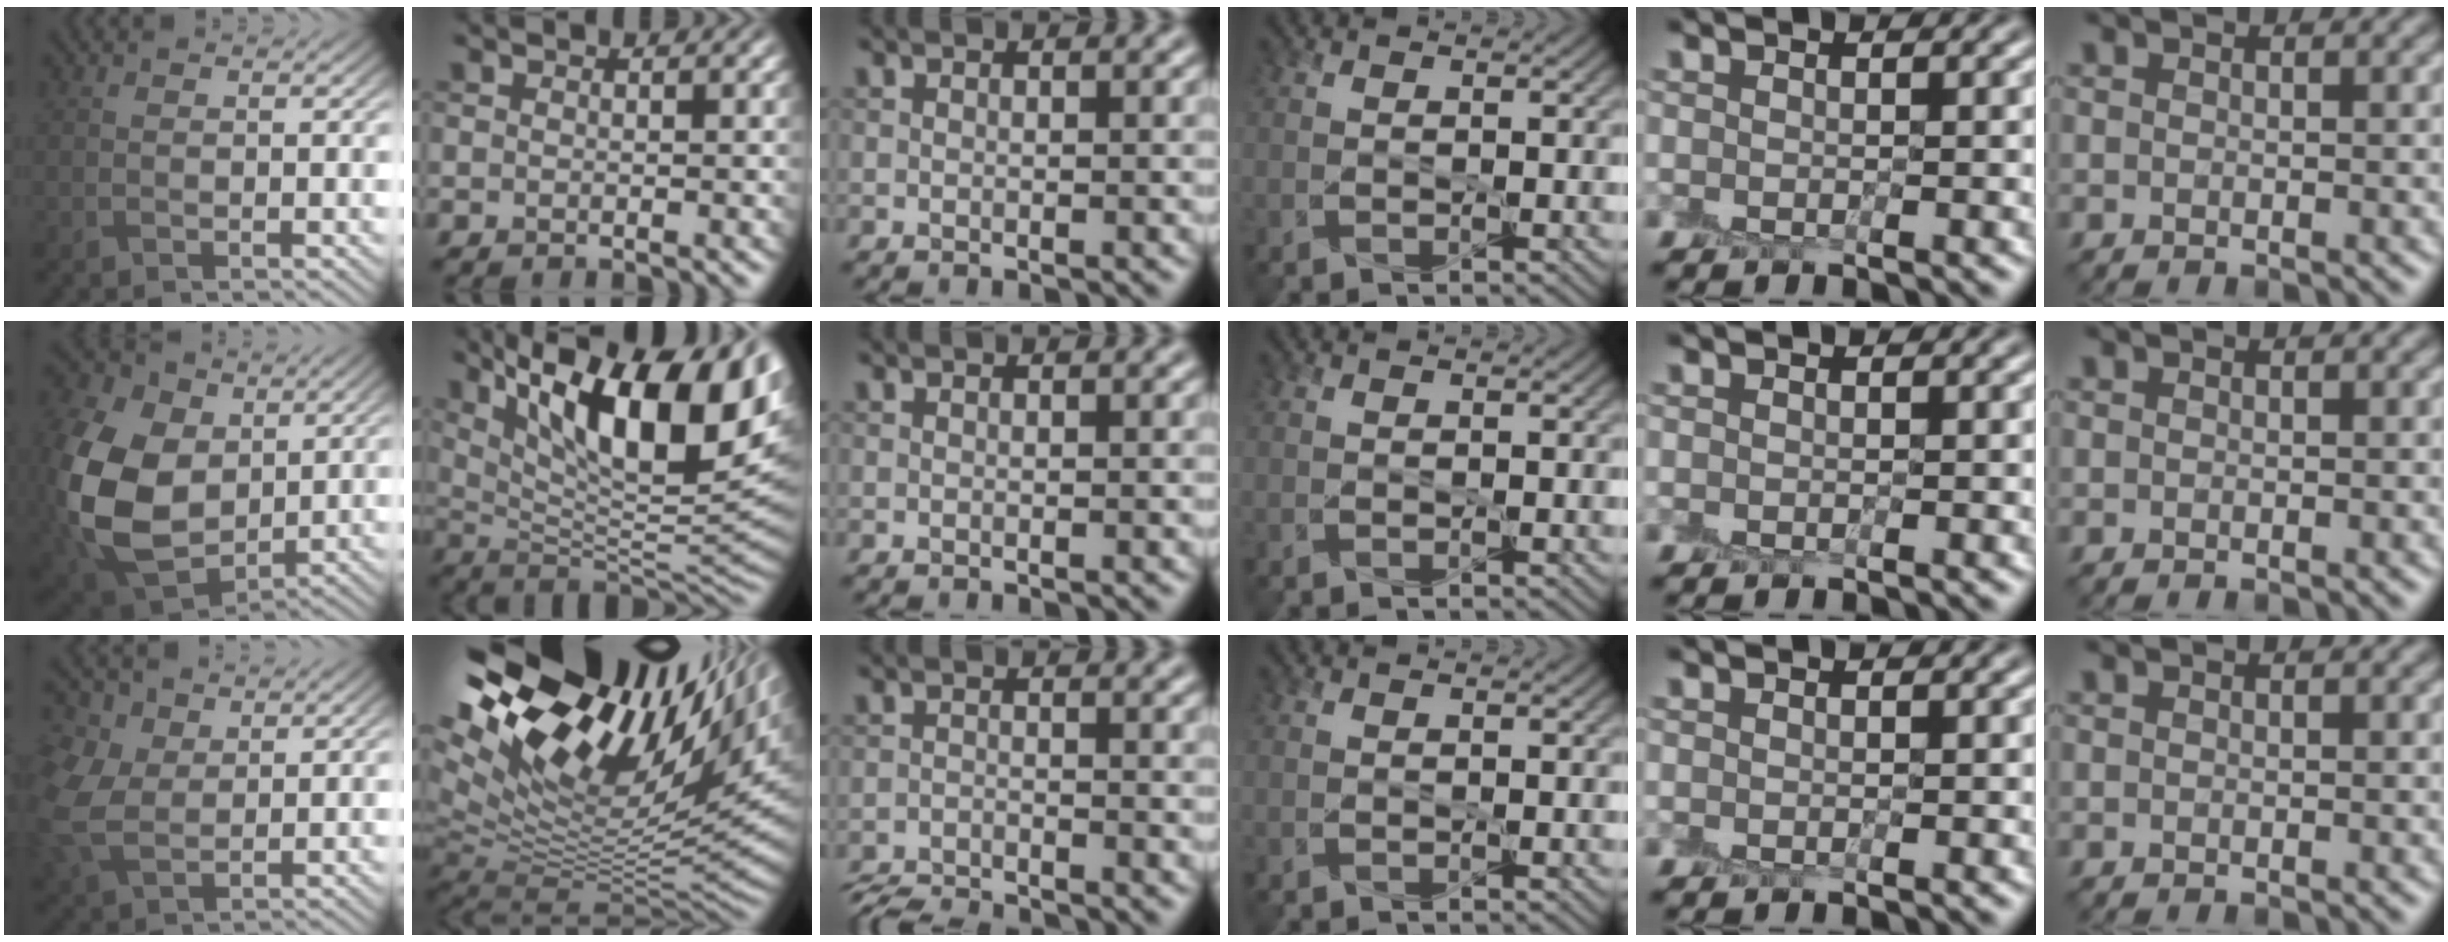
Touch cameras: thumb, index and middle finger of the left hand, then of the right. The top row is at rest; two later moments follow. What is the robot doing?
{"motion": "peel", "object": "postage stamp"}